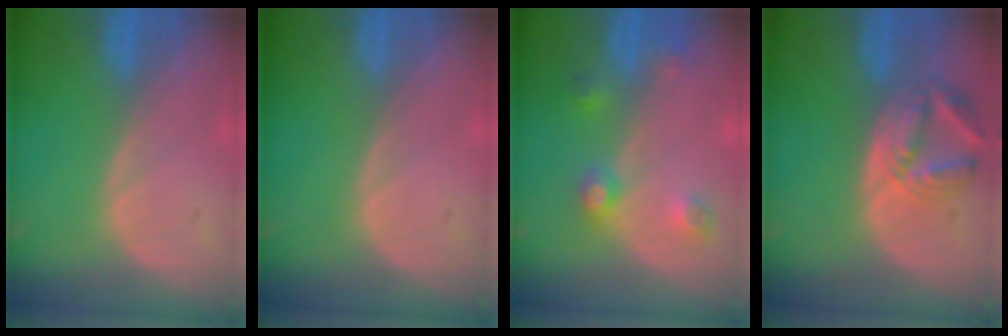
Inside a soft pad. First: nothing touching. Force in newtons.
{"total": 0.0}
{"total": 4.4, "press": 3.9, "slide": 2.1}
{"total": 6.5, "press": 6.4, "slide": 1.3}